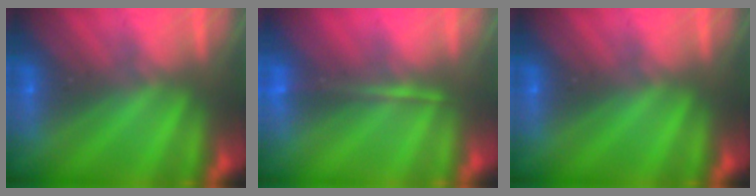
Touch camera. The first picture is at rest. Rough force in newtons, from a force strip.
{"total": 1.6}
{"total": 0.0}